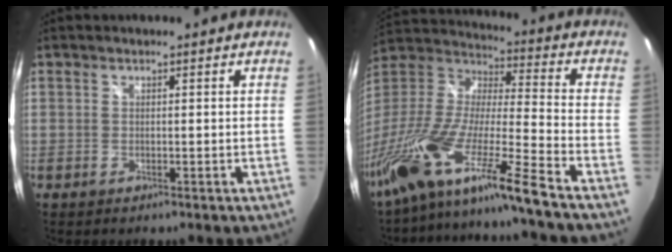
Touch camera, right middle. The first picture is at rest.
{"total": 22.5, "force": [-16.5, -0.7, 15.2], "torque": [-0.260, -0.061, -0.302]}